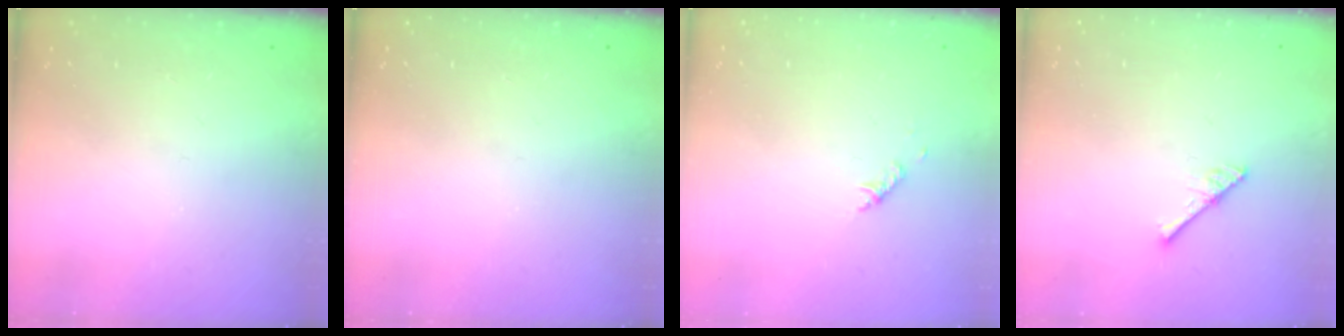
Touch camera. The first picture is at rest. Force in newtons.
{"total": 0.0}
{"total": 2.8, "press": 2.7, "slide": 0.6}
{"total": 4.2, "press": 4.2, "slide": 0.4}